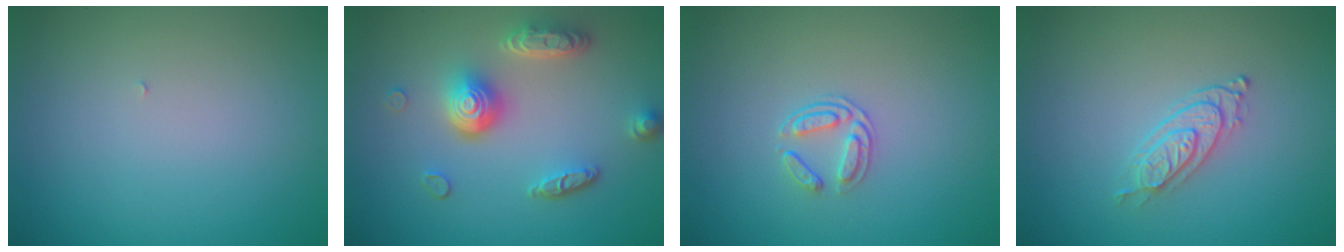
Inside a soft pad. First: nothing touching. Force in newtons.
{"total": 5.1, "press": 3.7, "slide": 3.5}
{"total": 1.7, "press": 1.3, "slide": 1.1}
{"total": 2.5, "press": 2.1, "slide": 1.4}